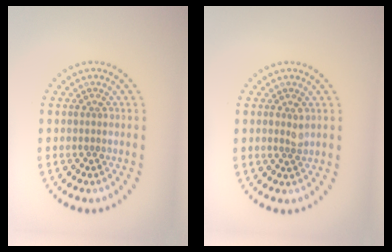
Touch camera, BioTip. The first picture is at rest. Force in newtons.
{"total": 1.1, "press": 1.1, "slide": 0.2}